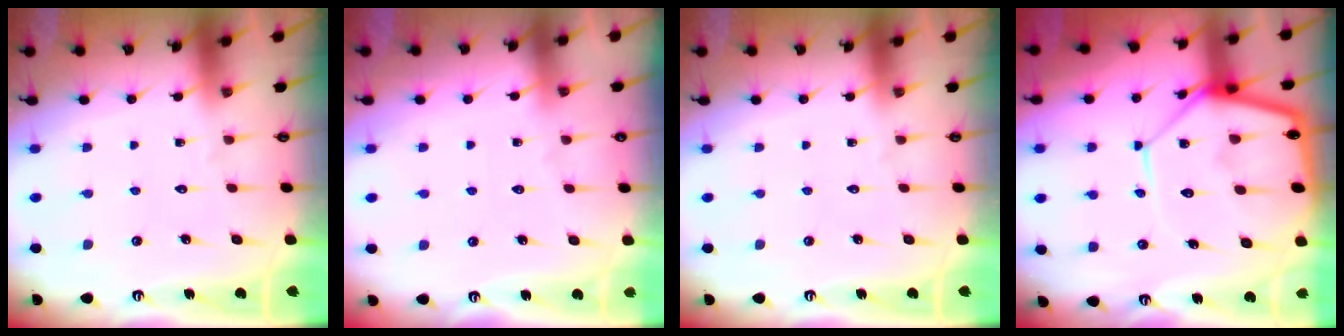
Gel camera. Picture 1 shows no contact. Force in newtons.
{"total": 2.4, "press": 2.4, "slide": 0.4}
{"total": 0.0}
{"total": 15.6, "press": 15.5, "slide": 1.5}